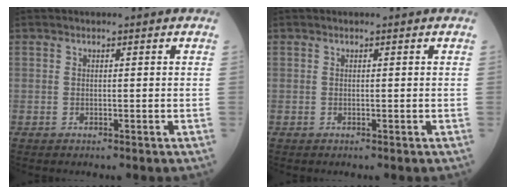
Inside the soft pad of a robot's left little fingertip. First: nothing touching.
{"total": 0.0}